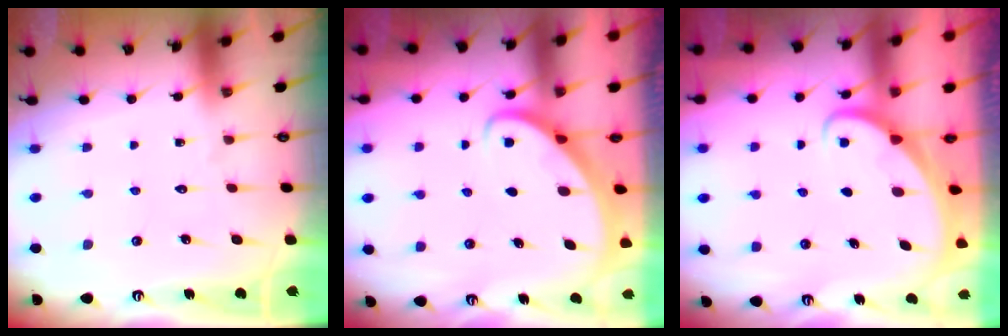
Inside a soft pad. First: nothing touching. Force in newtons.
{"total": 2.7, "press": 2.7, "slide": 0.2}
{"total": 1.6, "press": 1.6, "slide": 0.0}